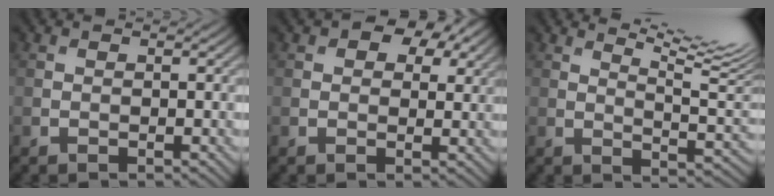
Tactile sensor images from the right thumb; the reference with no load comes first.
{"total": 6.7, "force": [3.7, 4.2, 3.7], "torque": [-0.051, 0.007, 0.056]}
{"total": 12.8, "force": [8.1, 3.1, 9.5], "torque": [-0.155, 0.016, 0.123]}